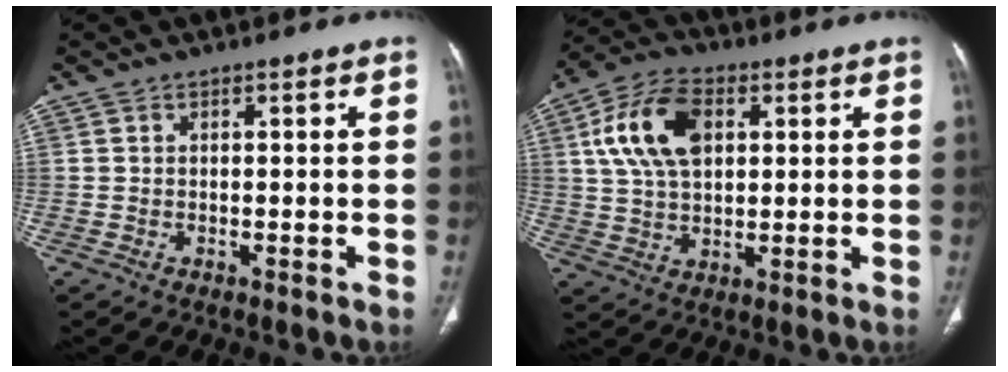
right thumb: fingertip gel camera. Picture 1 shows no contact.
{"total": 13.4, "force": [3.7, 8.2, 10.0], "torque": [-0.182, 0.007, 0.067]}